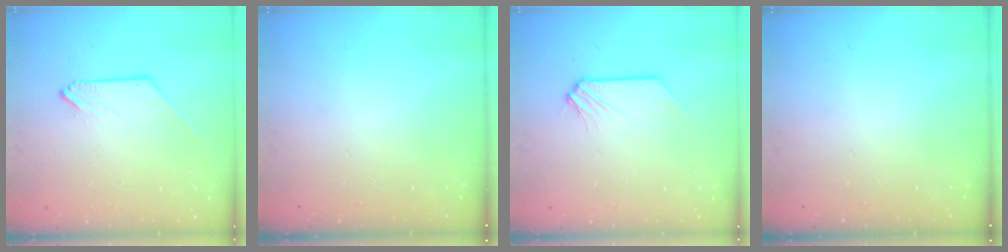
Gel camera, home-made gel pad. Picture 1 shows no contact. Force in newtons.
{"total": 0.0}
{"total": 0.0}
{"total": 0.0}